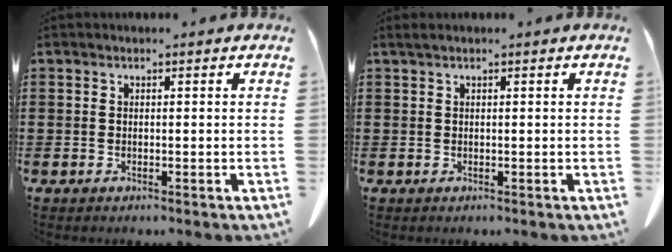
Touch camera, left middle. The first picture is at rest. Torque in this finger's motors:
{"motor_torque": [0.00, 0.02, 0.00, 0.00]}